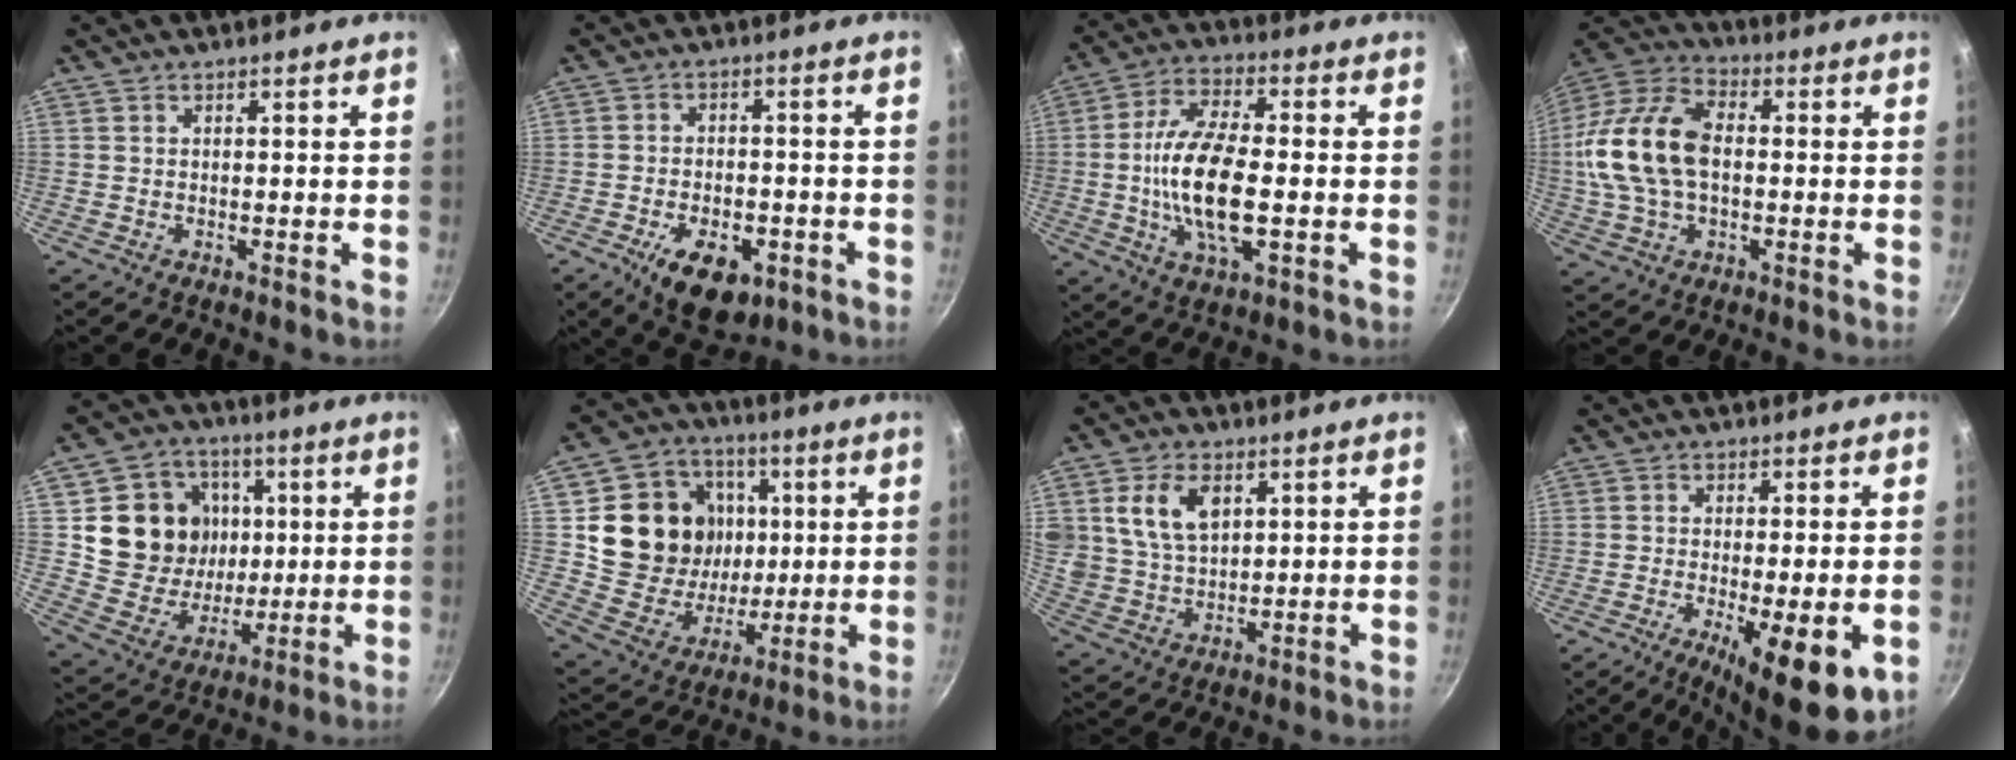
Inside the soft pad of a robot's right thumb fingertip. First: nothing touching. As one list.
[{"total": 11.4, "force": [-5.1, 6.4, 8.0], "torque": [-0.101, 0.014, -0.066]}, {"total": 15.4, "force": [-1.7, 6.3, 13.9], "torque": [-0.263, 0.013, -0.041]}, {"total": 18.2, "force": [0.3, 11.3, 14.2], "torque": [-0.272, 0.036, -0.005]}, {"total": 16.4, "force": [3.5, 14.3, 7.1], "torque": [-0.096, -0.006, 0.069]}, {"total": 19.6, "force": [4.0, 16.6, 9.6], "torque": [-0.148, -0.005, 0.079]}, {"total": 10.8, "force": [3.9, 7.3, 6.9], "torque": [-0.112, -0.017, 0.079]}, {"total": 13.0, "force": [-4.2, 3.5, 11.7], "torque": [-0.159, -0.004, -0.056]}]